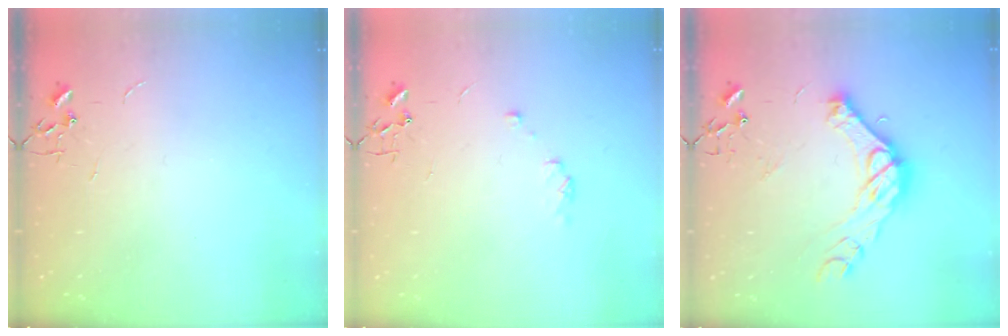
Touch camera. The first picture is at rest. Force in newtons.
{"total": 4.9, "press": 4.8, "slide": 0.6}
{"total": 15.5, "press": 15.5, "slide": 1.5}